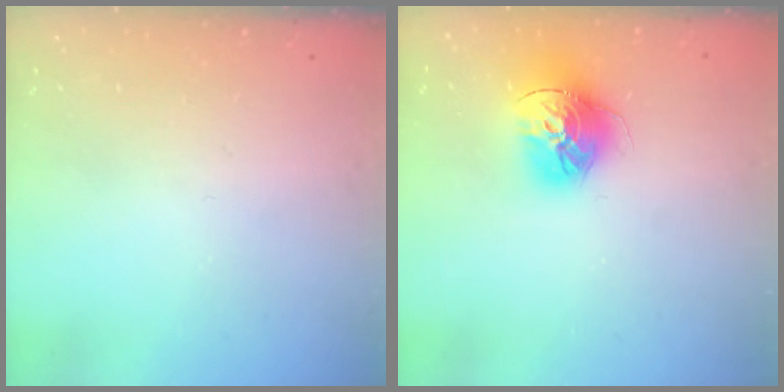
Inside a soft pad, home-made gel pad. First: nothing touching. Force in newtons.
{"total": 15.9, "press": 15.9, "slide": 1.5}